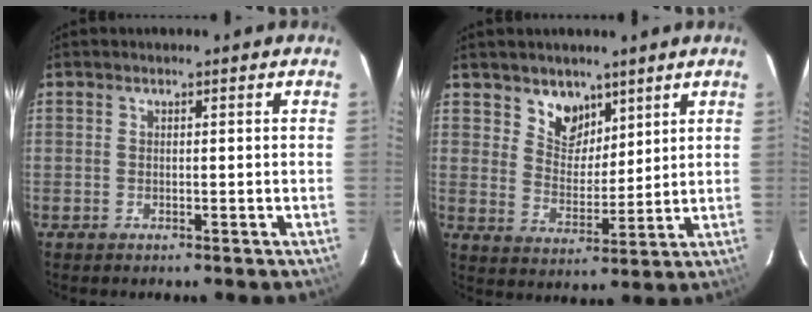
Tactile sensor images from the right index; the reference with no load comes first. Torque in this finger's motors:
{"motor_torque": [-0.02, 0.02, 0.05, 0.02]}